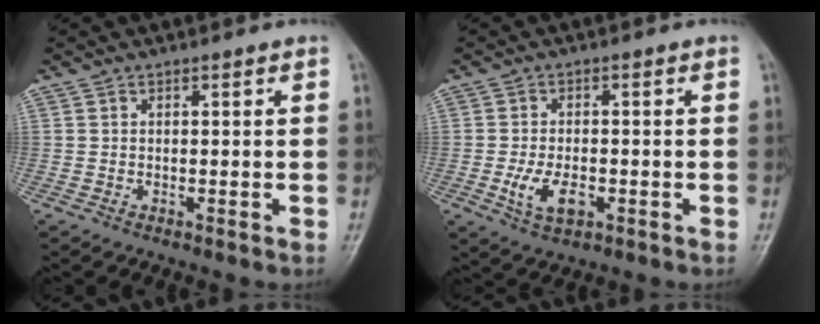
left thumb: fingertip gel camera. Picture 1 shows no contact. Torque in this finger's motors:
{"motor_torque": [0.02, 0.64, 0.73, 0.20, 0.07]}